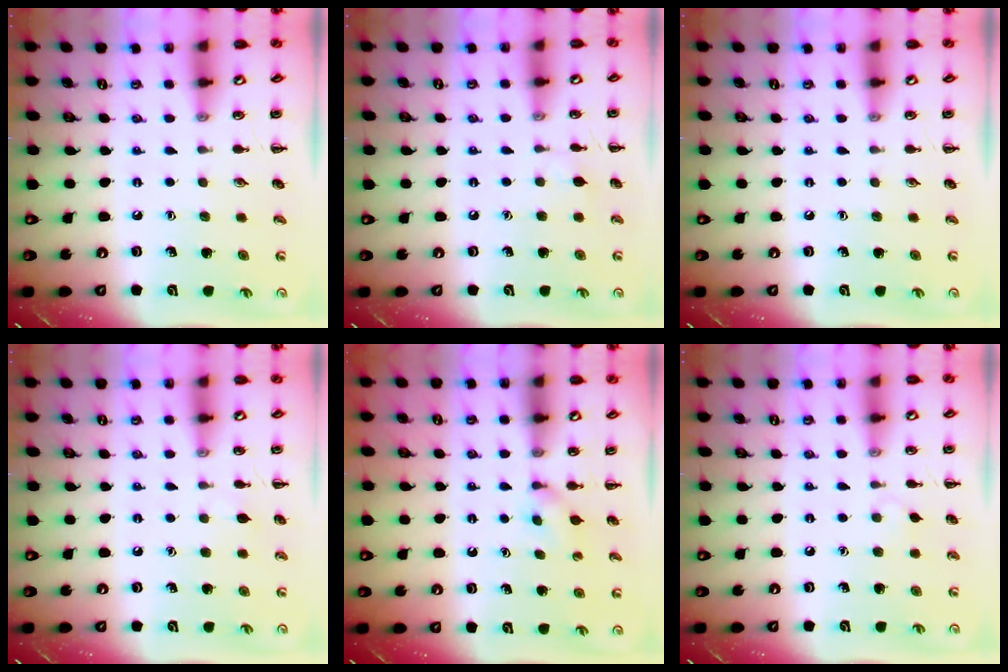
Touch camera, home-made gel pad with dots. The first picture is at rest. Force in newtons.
{"total": 3.9, "press": 3.6, "slide": 1.4}
{"total": 0.0}
{"total": 2.8, "press": 2.6, "slide": 0.8}
{"total": 2.8, "press": 2.5, "slide": 1.2}
{"total": 3.1, "press": 2.9, "slide": 1.3}